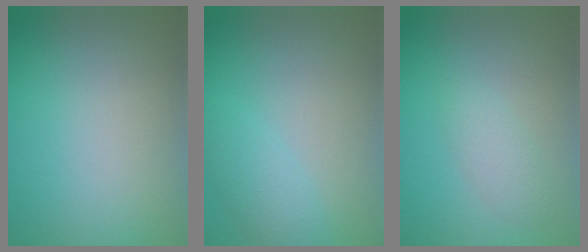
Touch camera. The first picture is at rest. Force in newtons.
{"total": 2.2, "press": 2.2, "slide": 0.2}
{"total": 1.7, "press": 1.6, "slide": 0.1}